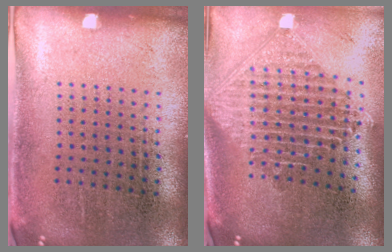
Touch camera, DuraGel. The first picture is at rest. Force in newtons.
{"total": 2.3, "press": 1.8, "slide": 1.6}